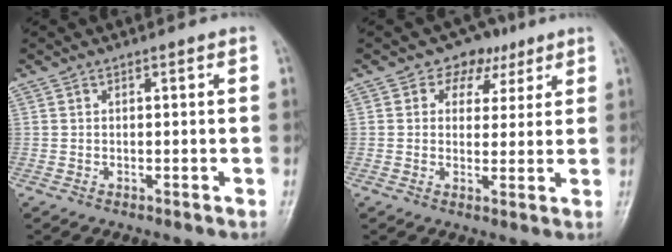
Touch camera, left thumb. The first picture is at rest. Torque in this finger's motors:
{"motor_torque": [-0.05, 0.17, -0.13, -0.12, 0.01]}